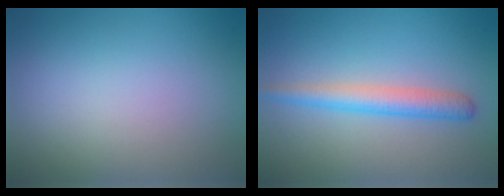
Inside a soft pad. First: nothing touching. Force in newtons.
{"total": 2.9, "press": 2.9, "slide": 0.1}